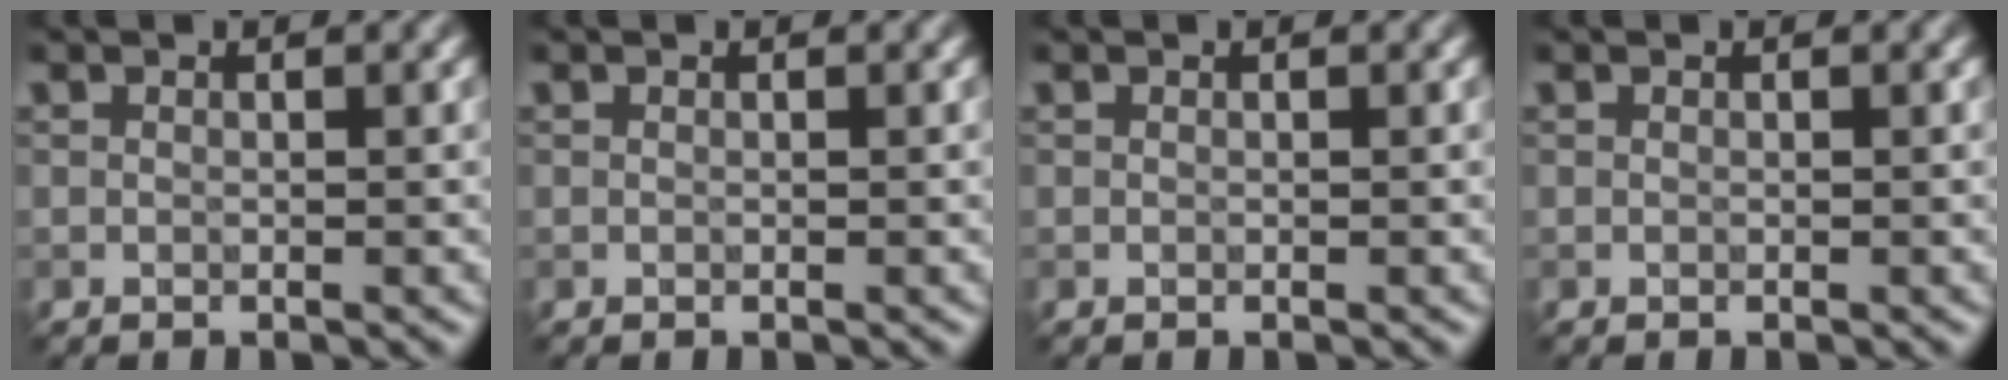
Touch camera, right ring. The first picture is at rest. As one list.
[{"total": 0.0}, {"total": 0.0}, {"total": 0.0}]